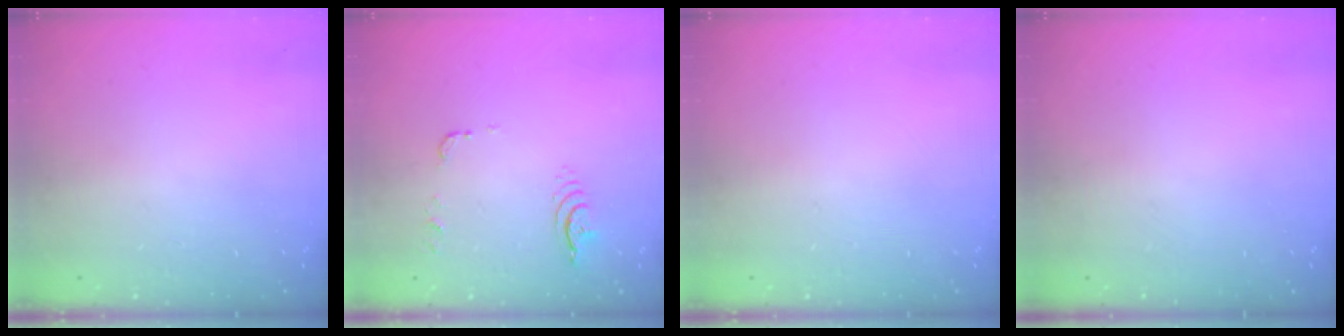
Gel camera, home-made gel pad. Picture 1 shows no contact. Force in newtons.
{"total": 6.7, "press": 6.7, "slide": 0.5}
{"total": 0.0}
{"total": 0.0}